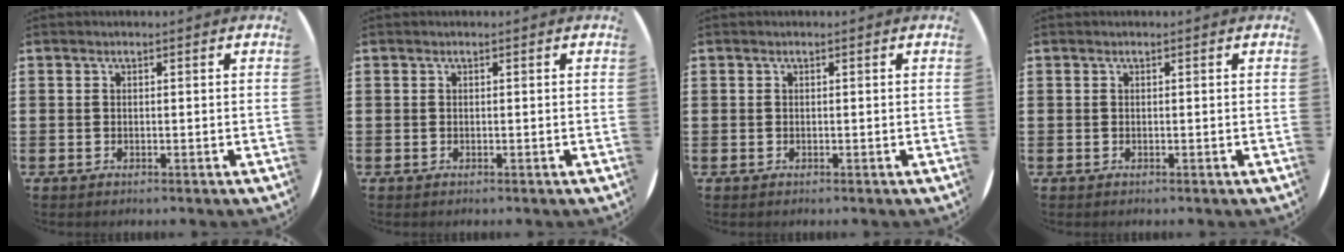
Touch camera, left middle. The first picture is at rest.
{"total": 0.0}
{"total": 0.0}
{"total": 0.0}